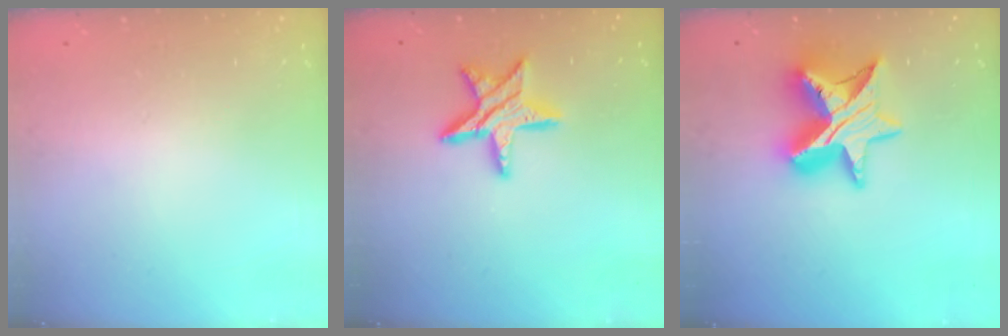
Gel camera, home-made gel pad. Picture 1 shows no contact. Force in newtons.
{"total": 11.5, "press": 11.5, "slide": 0.7}
{"total": 15.2, "press": 15.1, "slide": 1.1}